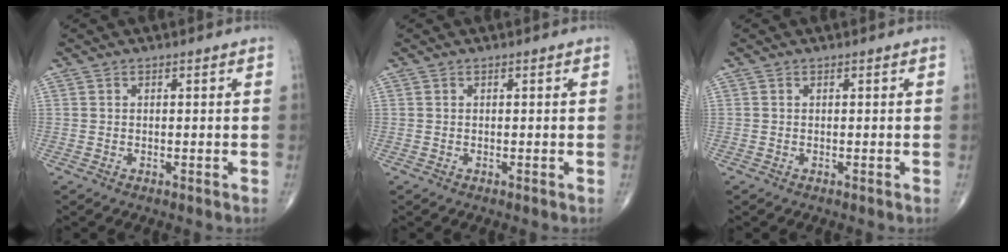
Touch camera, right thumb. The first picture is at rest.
{"total": 0.0}
{"total": 0.0}